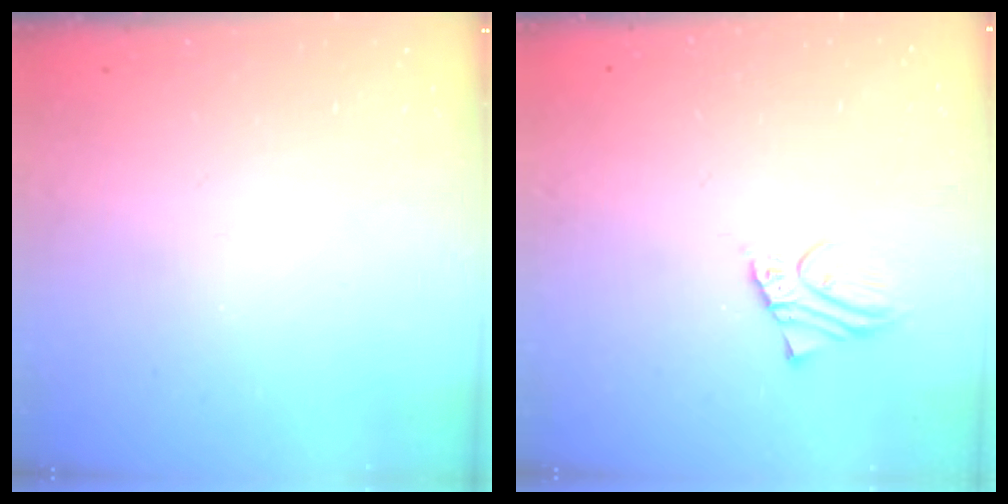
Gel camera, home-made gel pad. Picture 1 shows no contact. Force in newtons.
{"total": 2.4, "press": 2.4, "slide": 0.0}